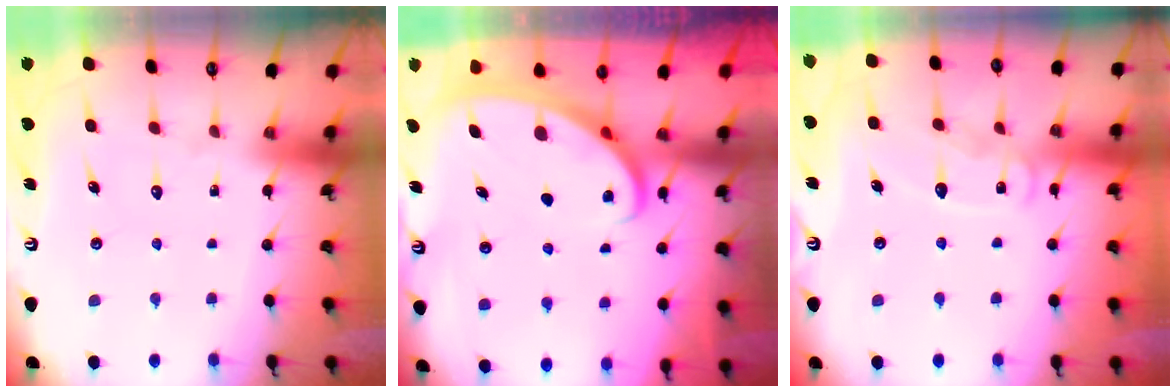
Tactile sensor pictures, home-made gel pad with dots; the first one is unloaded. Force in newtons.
{"total": 2.4, "press": 2.3, "slide": 0.3}
{"total": 8.9, "press": 8.9, "slide": 0.7}